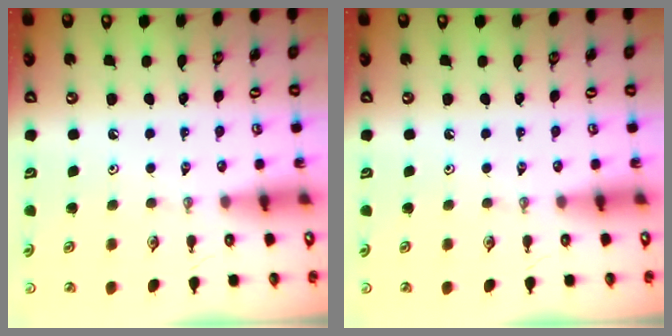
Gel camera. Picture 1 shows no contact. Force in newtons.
{"total": 0.0}